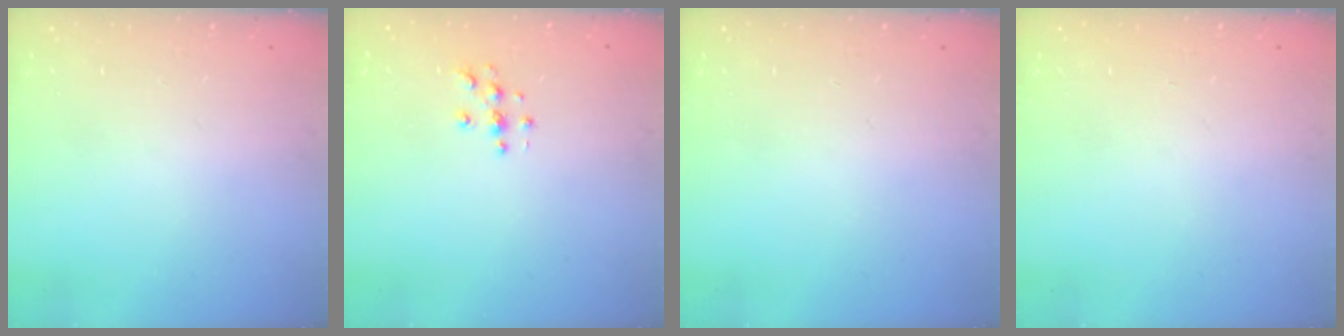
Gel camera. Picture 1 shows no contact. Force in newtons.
{"total": 4.6, "press": 4.6, "slide": 0.4}
{"total": 0.0}
{"total": 0.0}